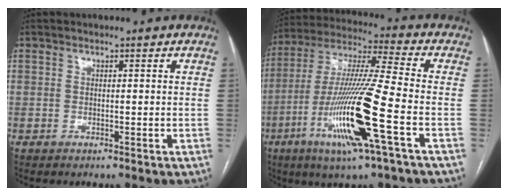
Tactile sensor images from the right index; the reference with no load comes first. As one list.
[{"total": 18.4, "force": [-6.4, -0.1, 17.3], "torque": [-0.356, -0.022, -0.125]}]